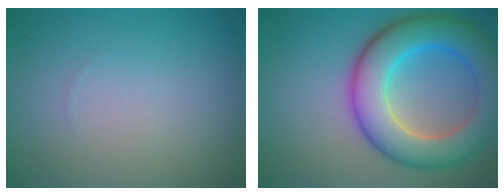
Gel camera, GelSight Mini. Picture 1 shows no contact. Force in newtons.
{"total": 9.5, "press": 9.5, "slide": 0.2}